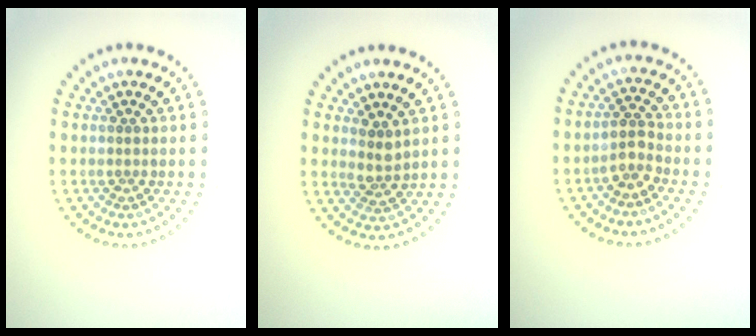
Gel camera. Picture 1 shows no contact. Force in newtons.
{"total": 1.8, "press": 1.4, "slide": 1.1}
{"total": 2.1, "press": 1.7, "slide": 1.2}